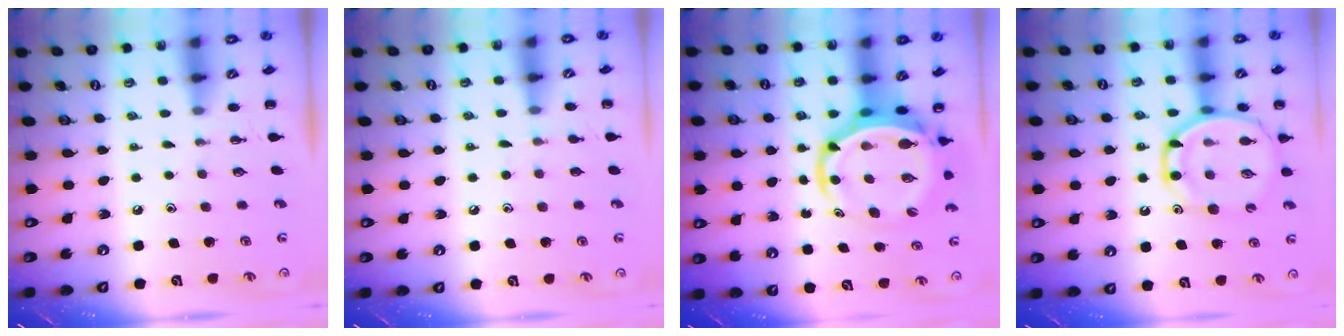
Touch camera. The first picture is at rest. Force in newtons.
{"total": 3.7, "press": 3.5, "slide": 1.4}
{"total": 8.6, "press": 8.2, "slide": 2.8}
{"total": 13.7, "press": 13.3, "slide": 3.2}